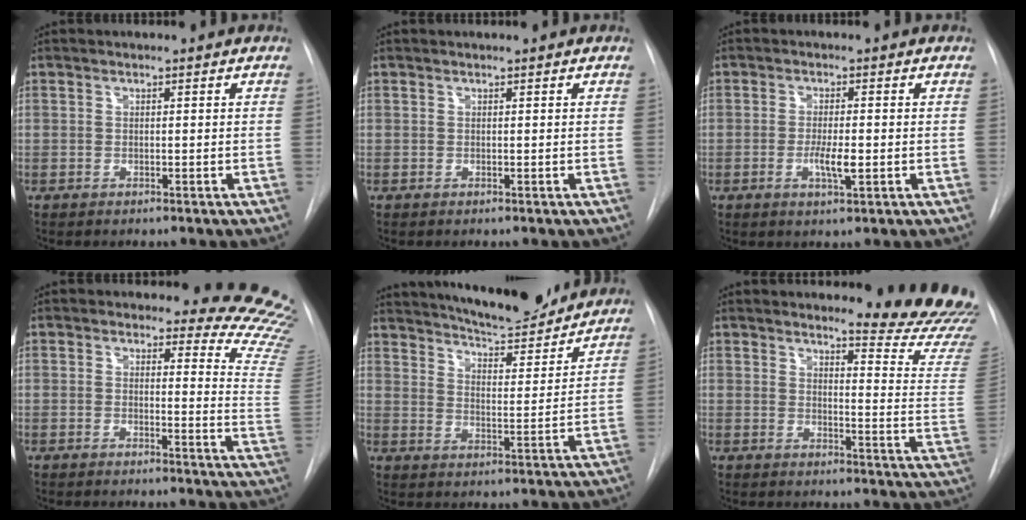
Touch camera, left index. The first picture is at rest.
{"total": 0.0}
{"total": 3.4, "force": [-0.8, 0.6, 3.3], "torque": [-0.063, -0.004, -0.012]}
{"total": 12.9, "force": [12.5, 2.5, 2.1], "torque": [0.013, -0.135, 0.092]}
{"total": 17.3, "force": [15.8, 2.9, 6.3], "torque": [-0.098, -0.011, 0.222]}
{"total": 15.6, "force": [15.2, -0.2, 3.8], "torque": [-0.035, -0.148, 0.153]}